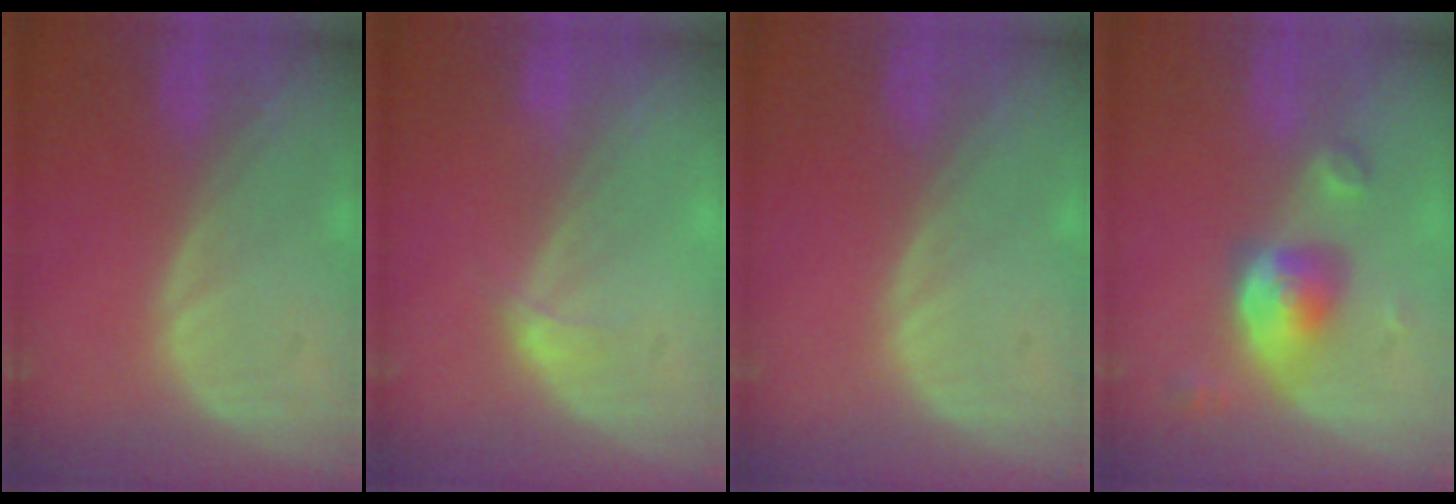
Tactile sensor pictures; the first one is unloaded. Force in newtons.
{"total": 1.2, "press": 1.2, "slide": 0.1}
{"total": 0.0}
{"total": 5.5, "press": 5.4, "slide": 1.0}